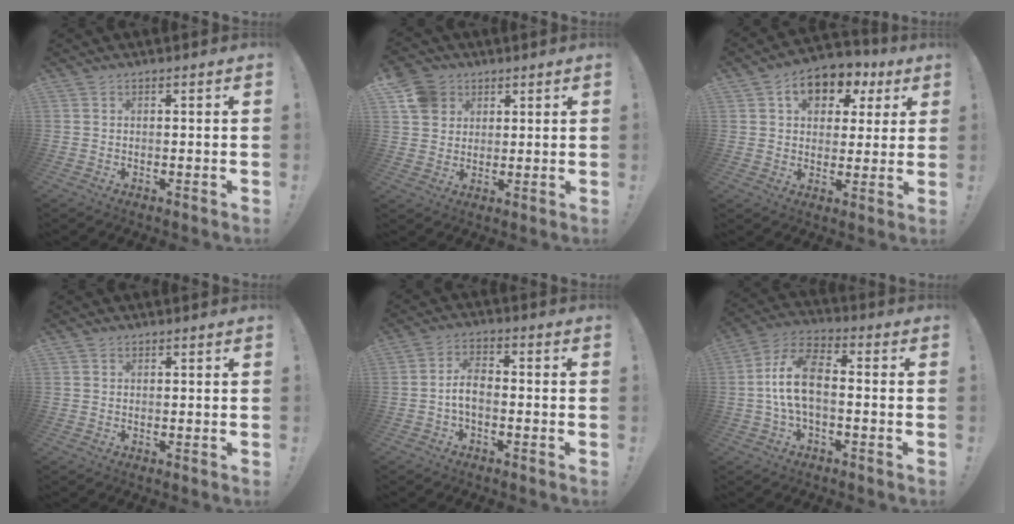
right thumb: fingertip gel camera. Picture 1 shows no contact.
{"total": 8.7, "force": [3.9, 7.3, 2.7], "torque": [-0.037, -0.017, 0.079]}
{"total": 10.3, "force": [4.5, 7.5, 5.5], "torque": [-0.076, -0.019, 0.084]}
{"total": 0.7, "force": [0.5, 0.4, 0.1], "torque": [0.001, 0.000, 0.009]}
{"total": 5.9, "force": [-1.5, 3.0, 4.9], "torque": [-0.102, 0.005, -0.026]}
{"total": 11.8, "force": [-0.9, 5.9, 10.3], "torque": [-0.202, 0.009, -0.016]}